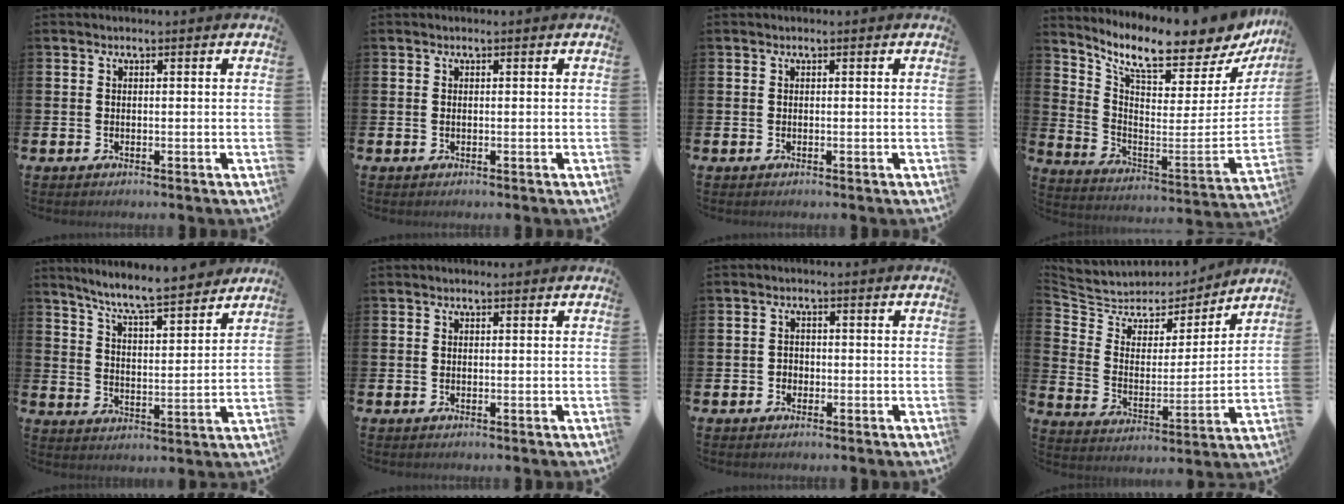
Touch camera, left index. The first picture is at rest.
{"total": 0.0}
{"total": 0.0}
{"total": 9.3, "force": [7.9, 1.9, 4.4], "torque": [-0.097, -0.080, 0.126]}
{"total": 7.8, "force": [7.4, 0.2, 2.4], "torque": [-0.078, -0.049, 0.130]}
{"total": 0.0}
{"total": 1.4, "force": [-0.6, 1.2, 0.3], "torque": [-0.008, 0.005, -0.014]}
{"total": 6.4, "force": [5.5, 3.2, 0.4], "torque": [-0.056, -0.044, 0.096]}